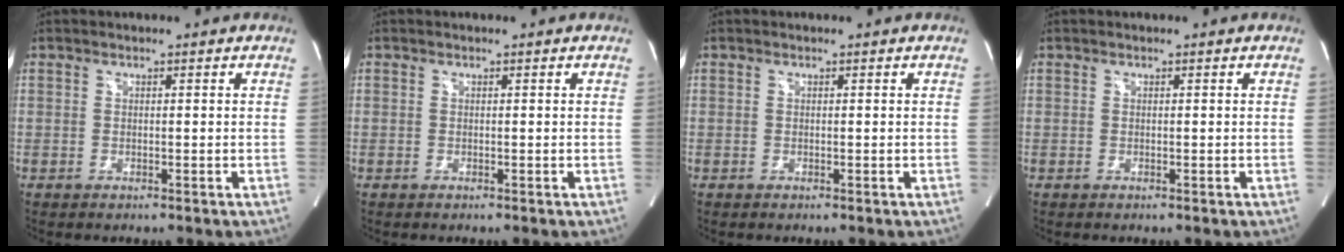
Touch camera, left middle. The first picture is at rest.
{"total": 0.0}
{"total": 0.0}
{"total": 0.0}